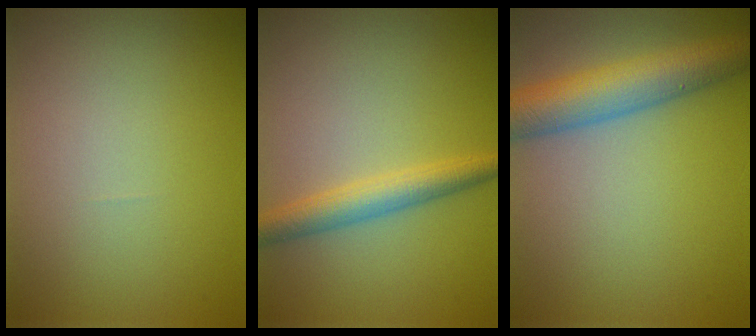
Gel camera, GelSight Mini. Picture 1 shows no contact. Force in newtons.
{"total": 3.1, "press": 3.1, "slide": 0.0}
{"total": 6.4, "press": 6.4, "slide": 0.3}